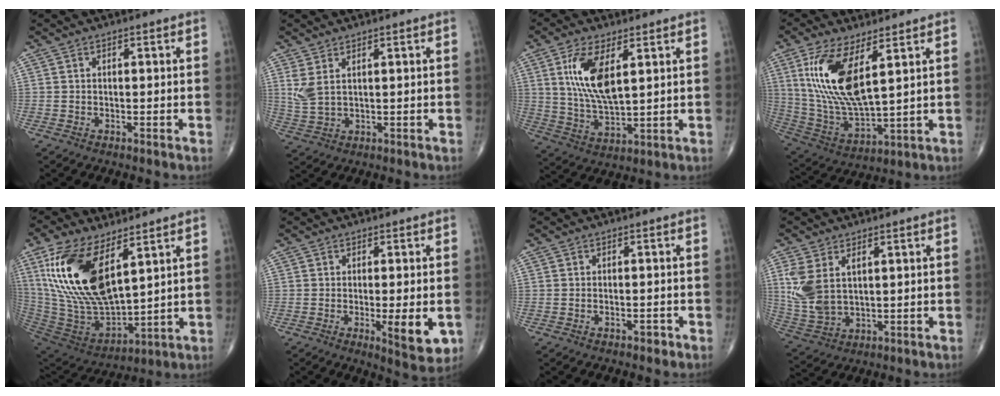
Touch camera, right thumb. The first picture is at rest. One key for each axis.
{"total": 4.5, "fx": 1.8, "fy": 2.0, "fz": 3.6, "tx": -0.084, "ty": -0.004, "tz": 0.047}
{"total": 14.3, "fx": 4.8, "fy": 5.6, "fz": 12.2, "tx": -0.244, "ty": -0.024, "tz": 0.102}
{"total": 16.6, "fx": 5.9, "fy": 6.0, "fz": 14.3, "tx": -0.290, "ty": -0.030, "tz": 0.125}
{"total": 22.0, "fx": 8.6, "fy": 10.0, "fz": 17.5, "tx": -0.345, "ty": -0.038, "tz": 0.177}
{"total": 7.6, "fx": -1.7, "fy": 2.2, "fz": 7.1, "tx": -0.094, "ty": -0.017, "tz": -0.020}
{"total": 1.6, "fx": -1.0, "fy": 0.8, "fz": 0.9, "tx": -0.014, "ty": 0.009, "tz": -0.013}
{"total": 9.9, "fx": 2.7, "fy": 6.0, "fz": 7.4, "tx": -0.159, "ty": -0.006, "tz": 0.068}